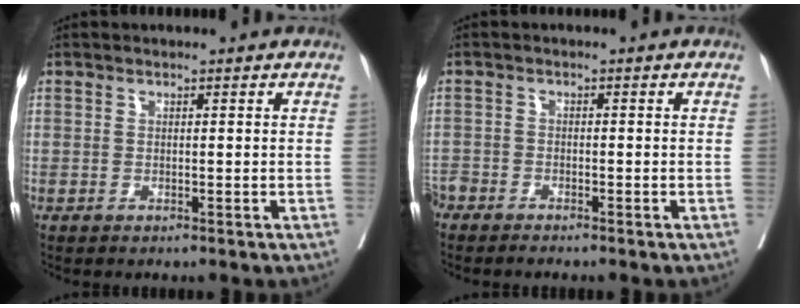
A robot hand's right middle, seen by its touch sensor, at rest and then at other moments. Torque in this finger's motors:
{"motor_torque": [1.03, -1.02, 0.49, 0.21]}